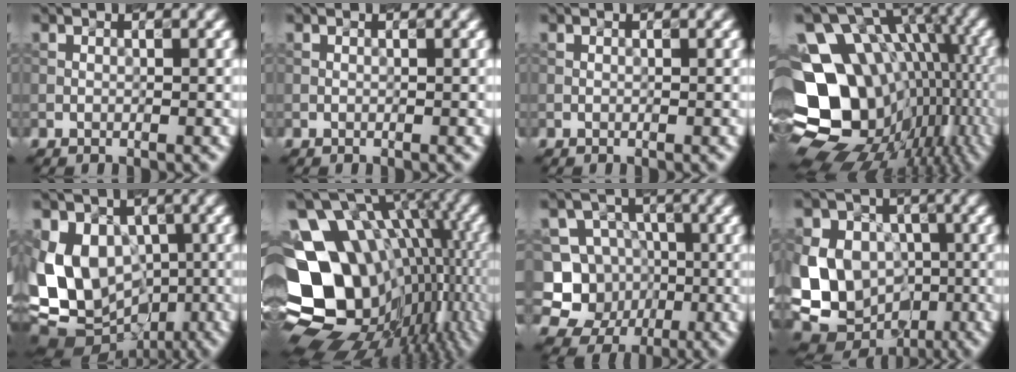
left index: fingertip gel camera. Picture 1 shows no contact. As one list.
[{"total": 0.0}, {"total": 0.0}, {"total": 17.1, "force": [-3.5, 13.1, 10.4], "torque": [-0.157, 0.019, -0.027]}, {"total": 12.5, "force": [-0.8, 9.8, 7.8], "torque": [-0.149, 0.006, -0.016]}, {"total": 18.3, "force": [-1.9, 13.4, 12.3], "torque": [-0.205, 0.007, -0.008]}, {"total": 9.2, "force": [-2.8, 8.5, 1.9], "torque": [-0.041, 0.013, -0.062]}, {"total": 14.6, "force": [-2.4, 12.4, 7.3], "torque": [-0.142, 0.000, -0.064]}]